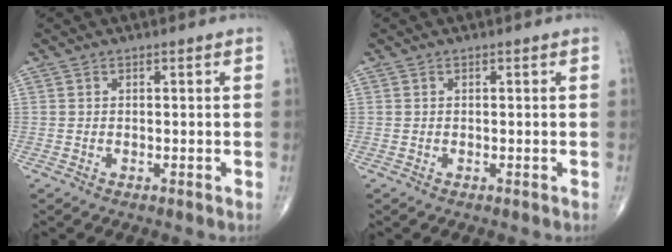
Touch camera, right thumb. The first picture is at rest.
{"total": 0.0}